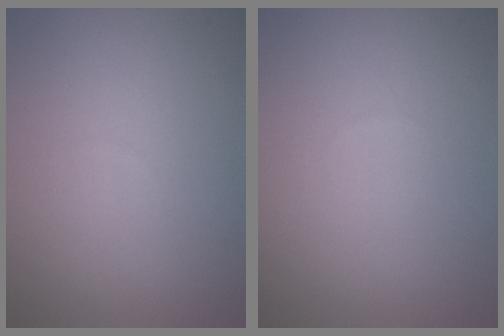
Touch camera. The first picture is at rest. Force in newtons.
{"total": 0.0}